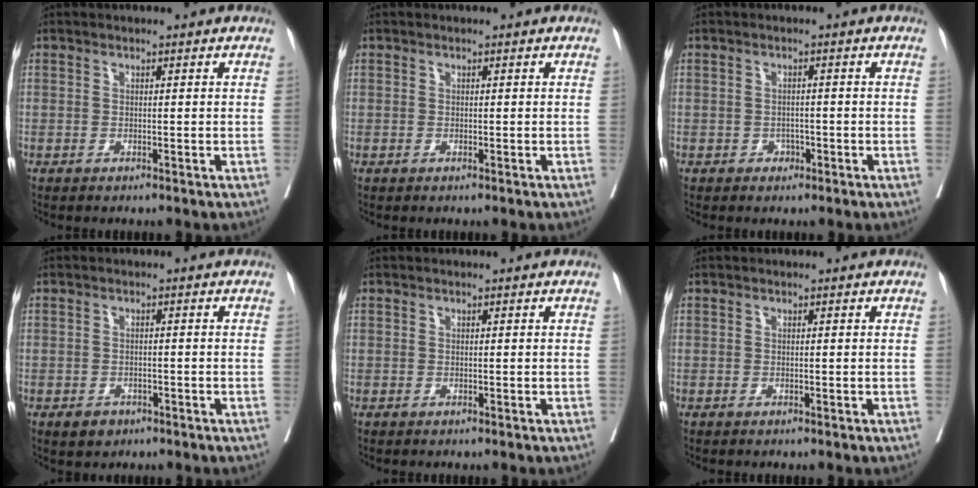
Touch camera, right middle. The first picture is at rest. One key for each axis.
{"total": 0.0}
{"total": 1.4, "fx": -0.7, "fy": 1.1, "fz": 0.5, "tx": -0.007, "ty": 0.004, "tz": -0.009}
{"total": 2.3, "fx": -1.4, "fy": 1.7, "fz": 0.8, "tx": -0.011, "ty": 0.003, "tz": -0.014}
{"total": 0.0}
{"total": 0.0}